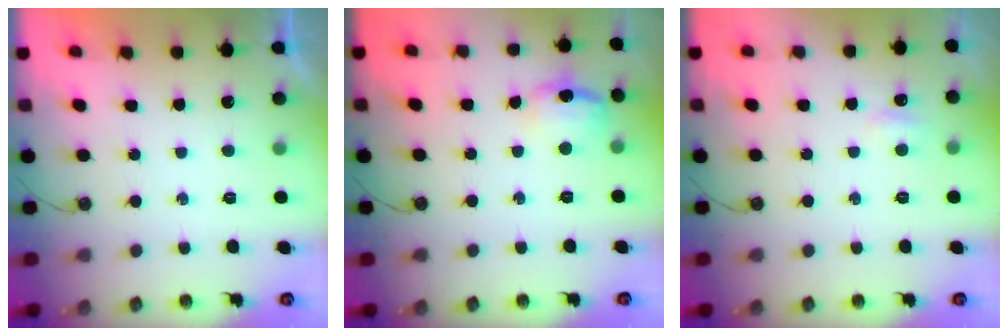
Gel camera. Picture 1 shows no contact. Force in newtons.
{"total": 10.8, "press": 10.7, "slide": 0.9}
{"total": 3.3, "press": 3.3, "slide": 0.5}